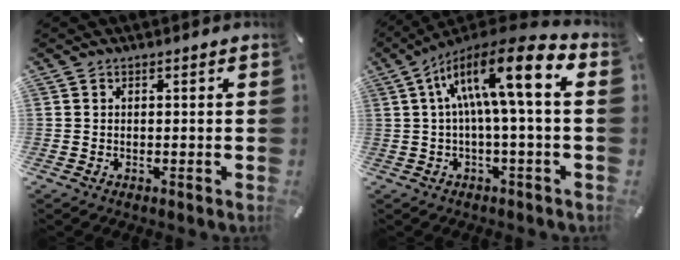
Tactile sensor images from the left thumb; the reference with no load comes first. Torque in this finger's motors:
{"motor_torque": [0.83, 2.95, 2.36, -0.41, 0.35]}